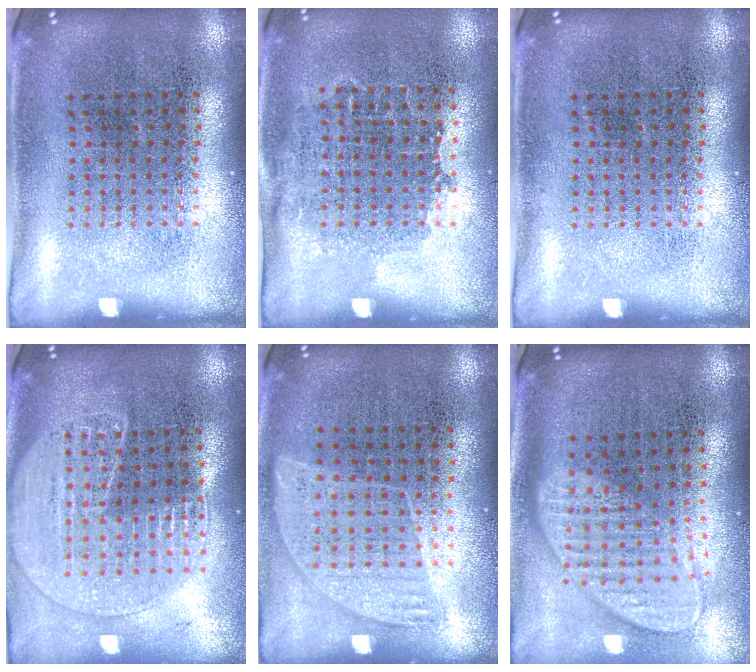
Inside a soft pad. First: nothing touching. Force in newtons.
{"total": 0.9, "press": 0.8, "slide": 0.5}
{"total": 0.0}
{"total": 1.7, "press": 1.6, "slide": 0.6}
{"total": 0.9, "press": 0.8, "slide": 0.4}
{"total": 2.0, "press": 1.6, "slide": 1.2}